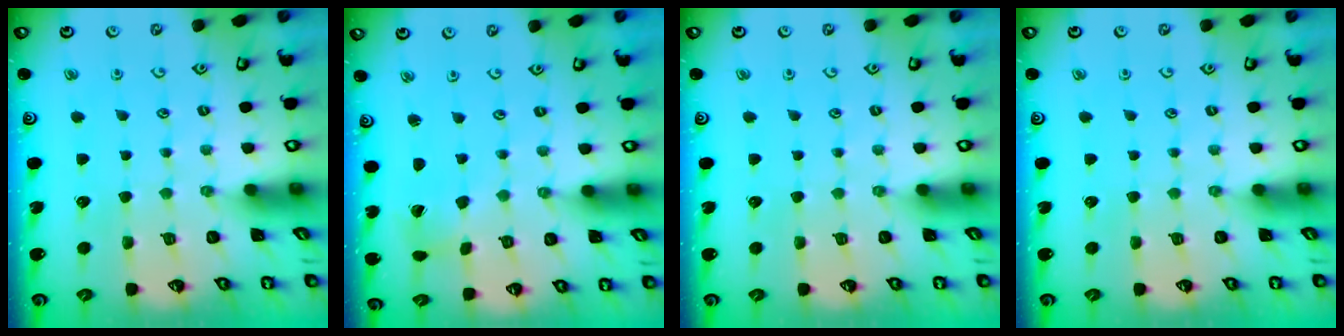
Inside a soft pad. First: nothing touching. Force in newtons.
{"total": 1.2, "press": 1.2, "slide": 0.1}
{"total": 0.0}
{"total": 0.0}